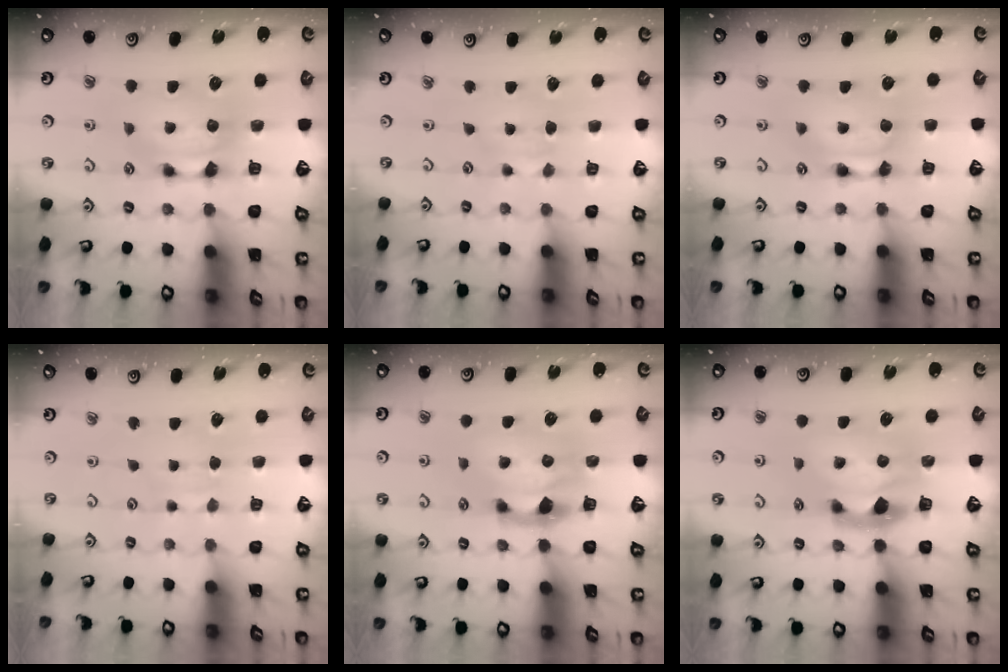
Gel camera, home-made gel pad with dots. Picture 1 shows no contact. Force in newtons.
{"total": 2.9, "press": 2.8, "slide": 0.6}
{"total": 1.7, "press": 1.7, "slide": 0.1}
{"total": 3.4, "press": 3.4, "slide": 0.4}
{"total": 1.9, "press": 1.4, "slide": 1.2}
{"total": 2.9, "press": 2.6, "slide": 1.3}